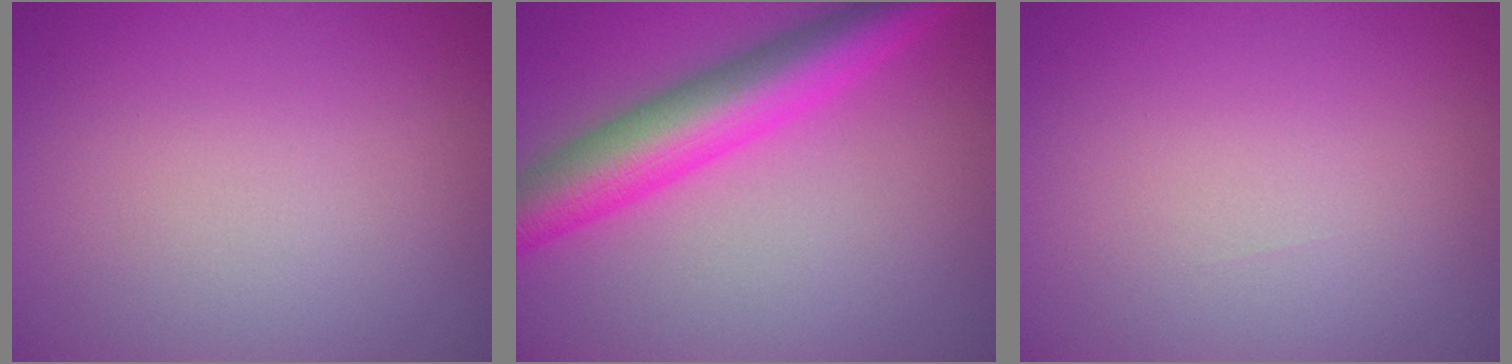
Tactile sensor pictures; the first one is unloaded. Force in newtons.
{"total": 7.7, "press": 7.7, "slide": 0.2}
{"total": 0.0}